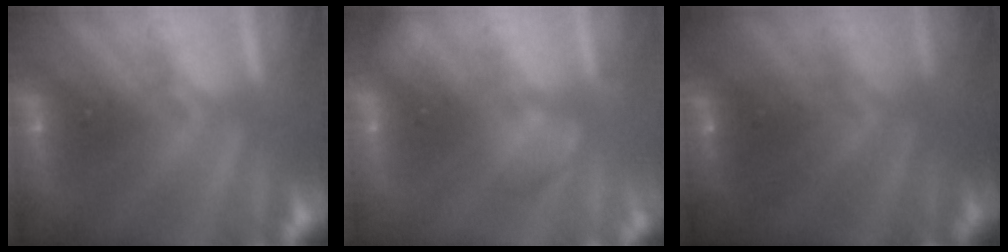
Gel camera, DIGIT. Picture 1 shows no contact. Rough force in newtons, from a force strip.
{"total": 2.4}
{"total": 6.9}